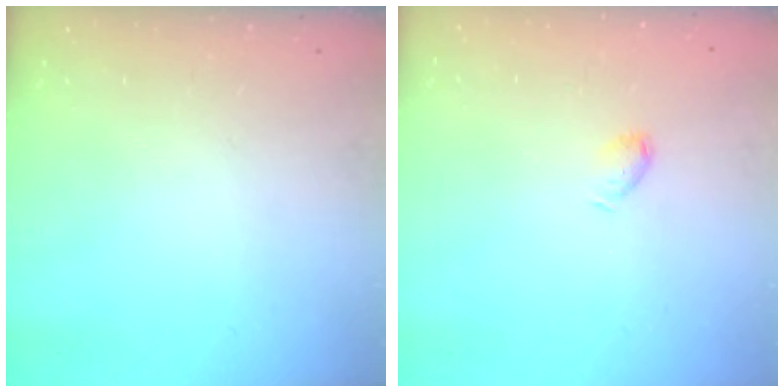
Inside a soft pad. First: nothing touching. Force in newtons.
{"total": 3.7, "press": 3.7, "slide": 0.7}